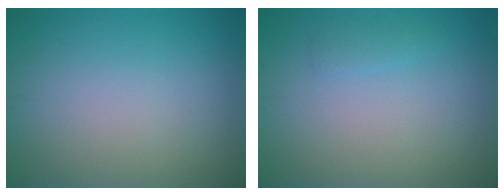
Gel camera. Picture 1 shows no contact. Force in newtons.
{"total": 0.8, "press": 0.8, "slide": 0.0}